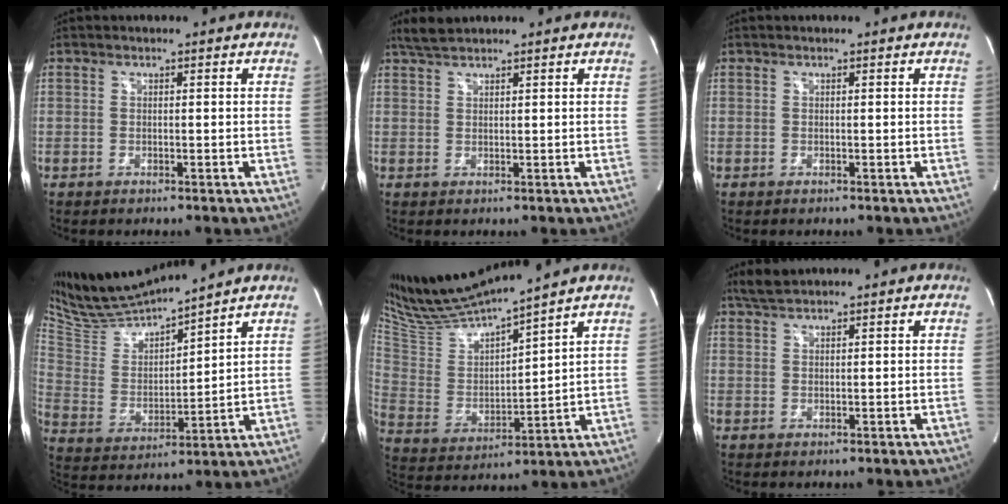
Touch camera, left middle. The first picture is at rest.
{"total": 2.6, "force": [2.5, 0.3, 0.9], "torque": [-0.025, 0.012, 0.050]}
{"total": 0.0}
{"total": 13.9, "force": [13.1, 0.1, 4.7], "torque": [-0.100, -0.004, 0.261]}
{"total": 16.4, "force": [14.8, 0.0, 7.2], "torque": [-0.139, -0.010, 0.288]}
{"total": 2.6, "force": [2.4, 0.2, 0.9], "torque": [-0.024, 0.012, 0.049]}